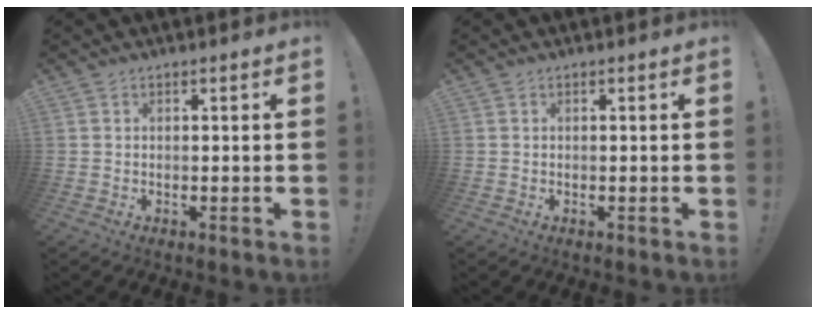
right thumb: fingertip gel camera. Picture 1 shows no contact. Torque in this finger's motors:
{"motor_torque": [0.00, 0.00, 0.00, 0.00, 0.03]}